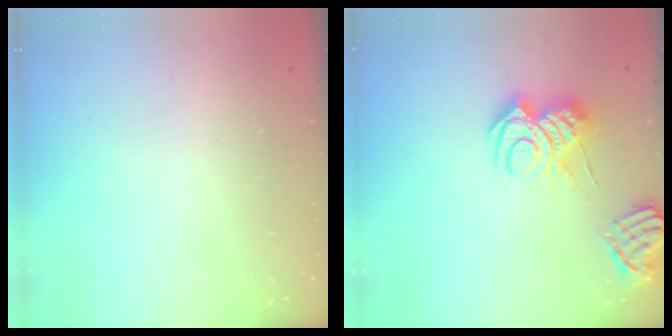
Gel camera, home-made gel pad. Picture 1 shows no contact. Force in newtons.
{"total": 10.6, "press": 10.5, "slide": 1.0}